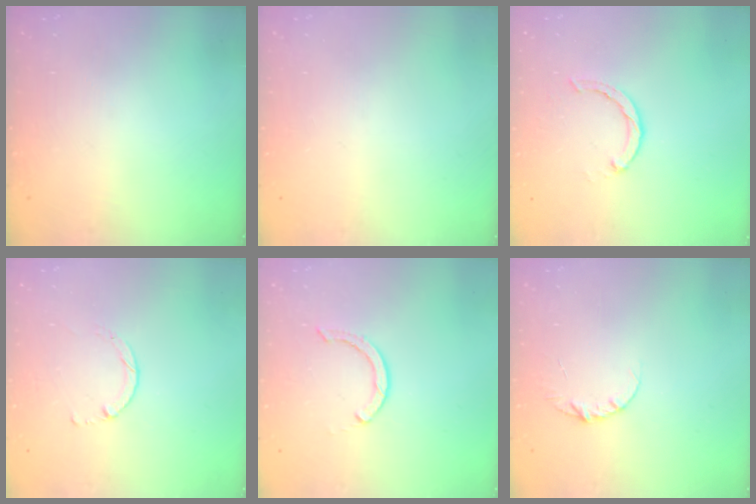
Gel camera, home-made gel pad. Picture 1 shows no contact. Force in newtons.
{"total": 0.0}
{"total": 2.4, "press": 2.4, "slide": 0.4}
{"total": 1.4, "press": 1.4, "slide": 0.2}
{"total": 2.6, "press": 2.6, "slide": 0.1}
{"total": 4.6, "press": 4.5, "slide": 0.5}